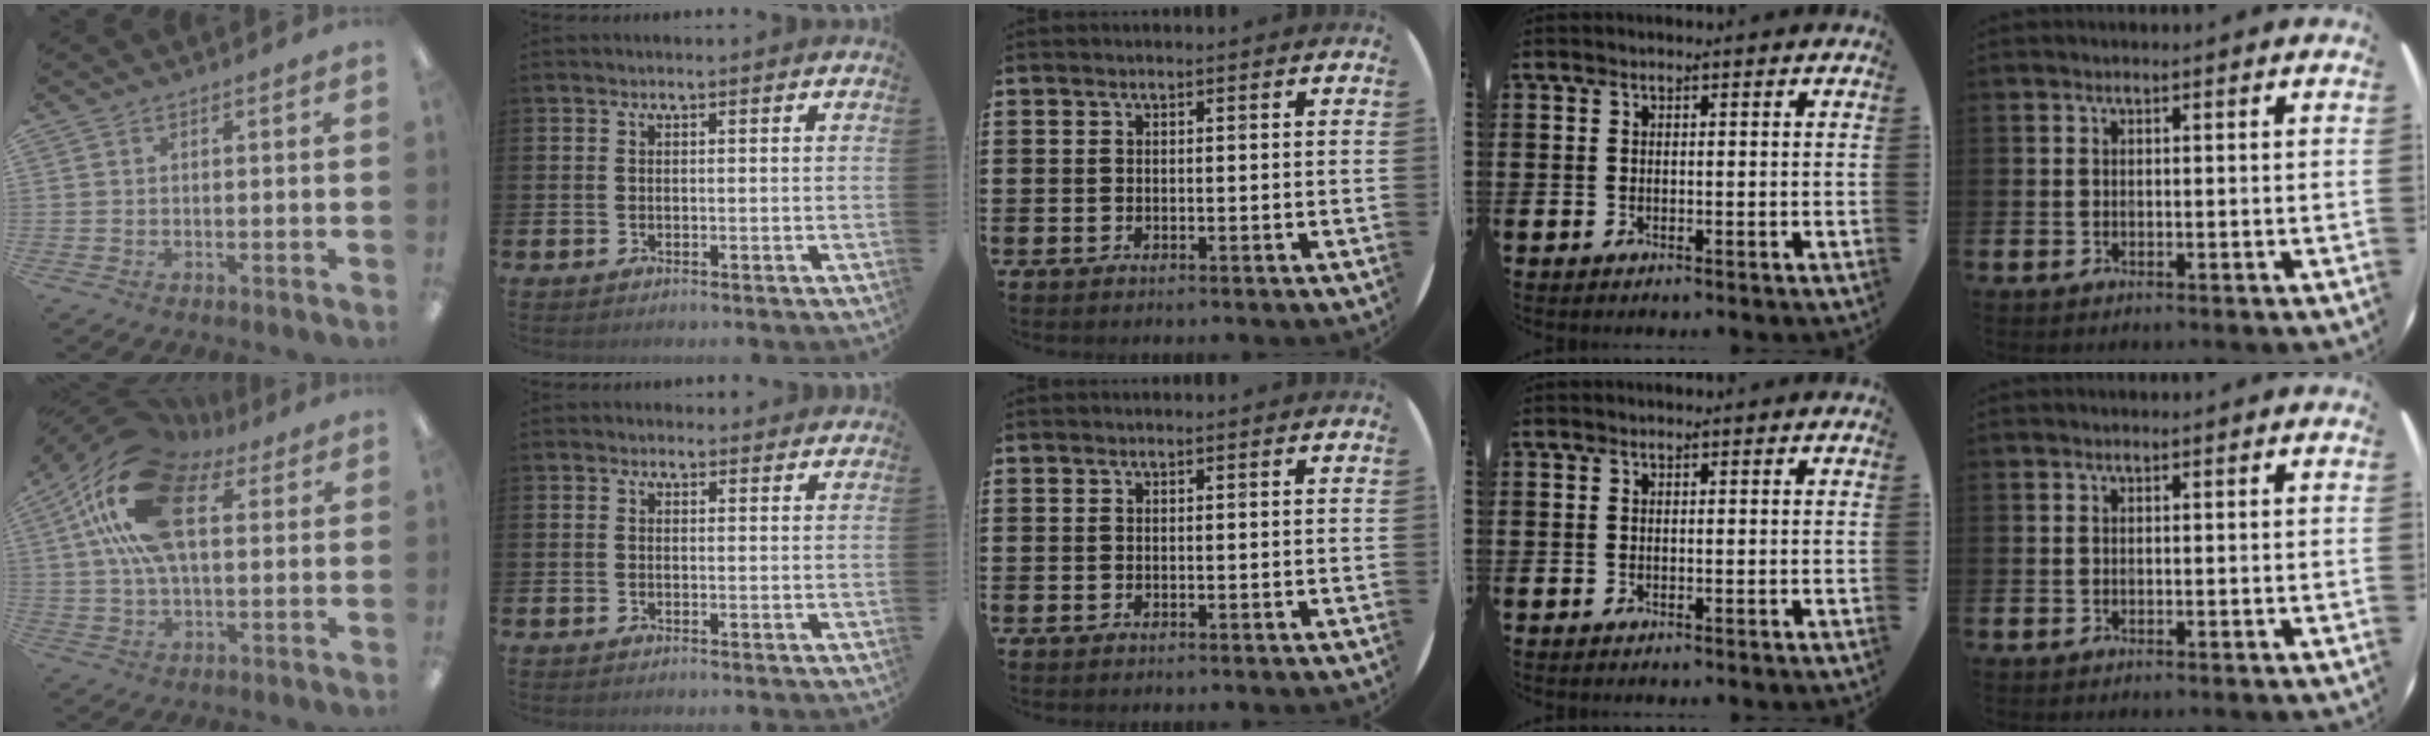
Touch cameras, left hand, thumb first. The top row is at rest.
{"thumb": {"total": 22.7, "force": [8.2, 12.3, 17.2], "torque": [-0.334, -0.004, 0.136]}, "index": {"total": 1.0, "force": [0.8, 0.6, 0.1], "torque": [0.004, 0.005, 0.014]}}